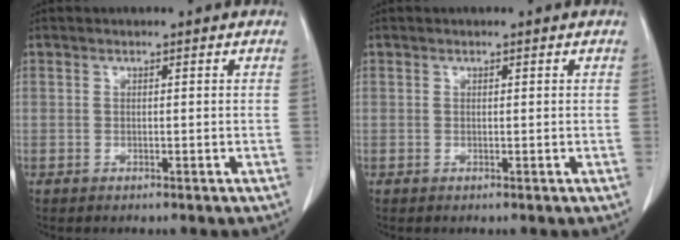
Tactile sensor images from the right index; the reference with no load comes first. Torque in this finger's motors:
{"motor_torque": [-0.17, 0.17, -0.02, -0.01]}